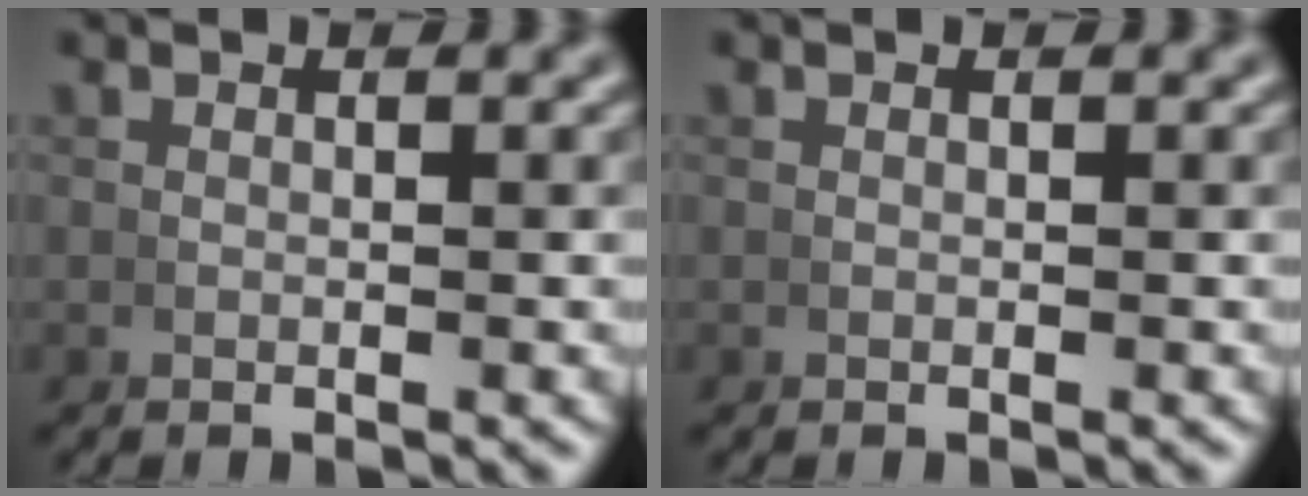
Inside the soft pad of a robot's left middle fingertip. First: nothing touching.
{"total": 0.0}